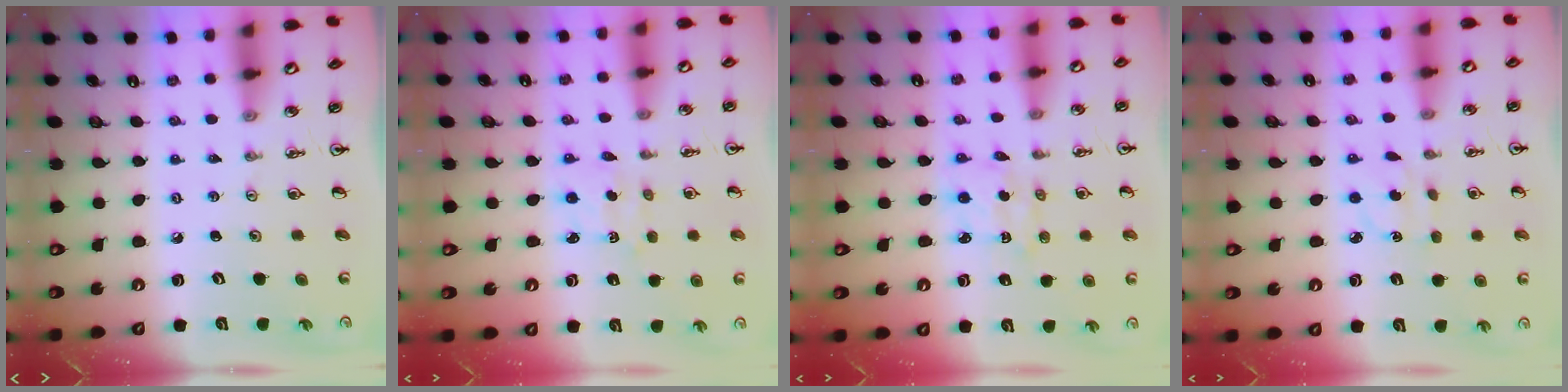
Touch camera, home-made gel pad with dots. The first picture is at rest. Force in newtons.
{"total": 1.8, "press": 1.8, "slide": 0.5}
{"total": 2.9, "press": 2.9, "slide": 0.4}
{"total": 3.2, "press": 3.1, "slide": 0.6}